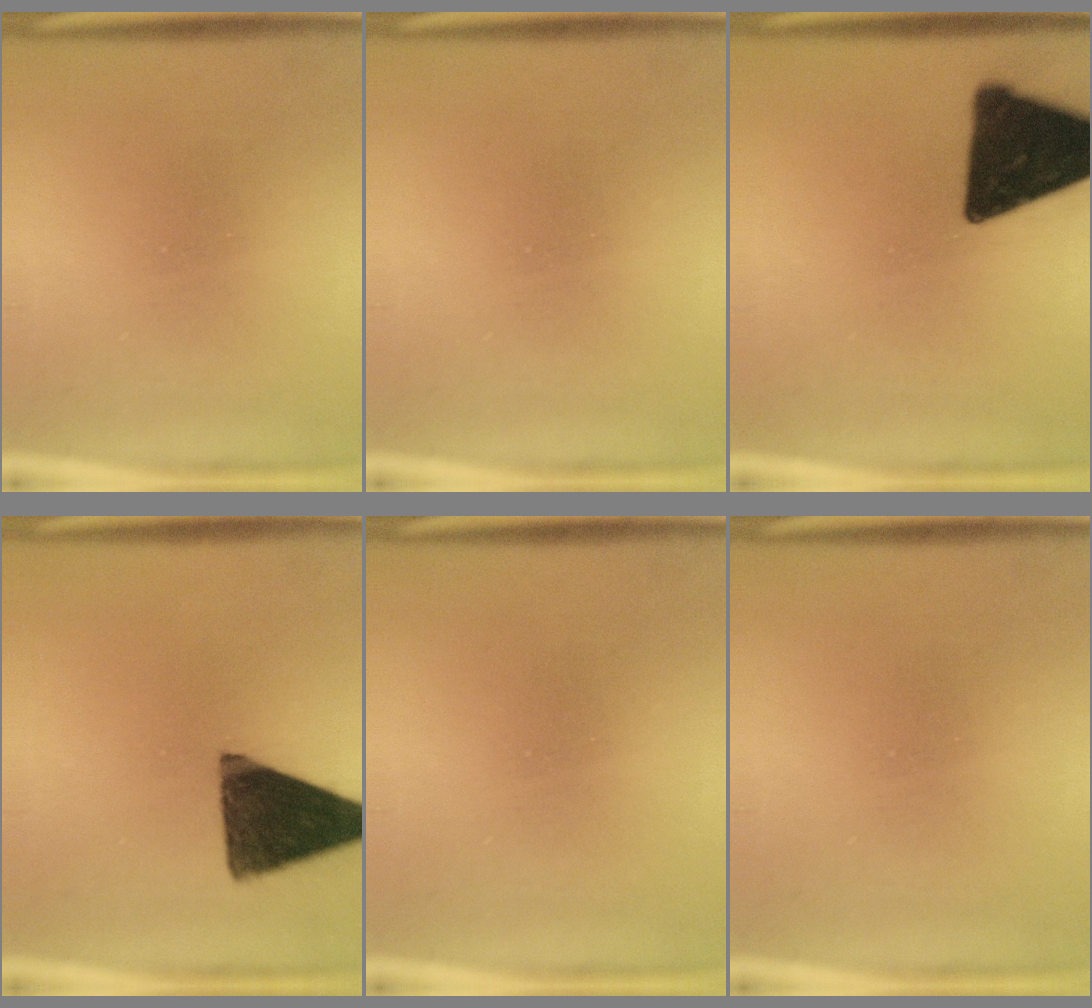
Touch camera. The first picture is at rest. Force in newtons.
{"total": 0.0}
{"total": 17.6}
{"total": 15.2}
{"total": 0.0}
{"total": 0.0}